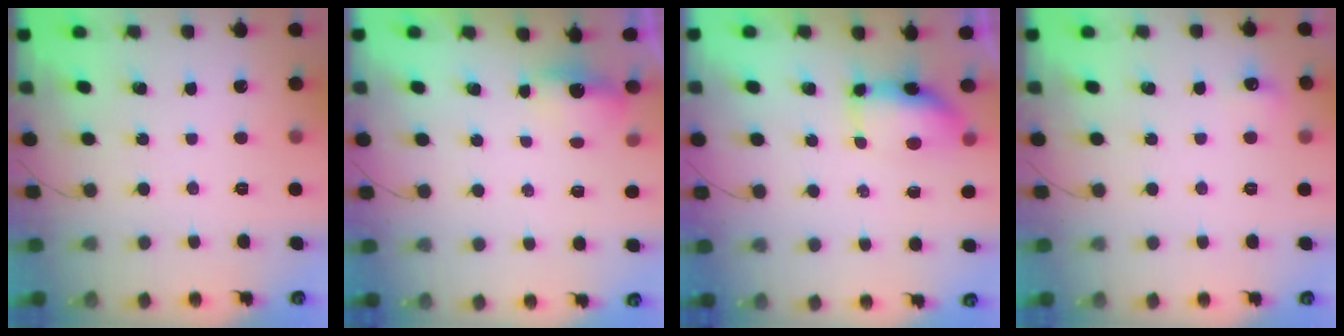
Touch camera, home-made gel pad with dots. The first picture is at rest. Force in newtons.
{"total": 3.1, "press": 2.9, "slide": 1.1}
{"total": 13.3, "press": 8.6, "slide": 10.1}
{"total": 4.3, "press": 4.2, "slide": 1.2}